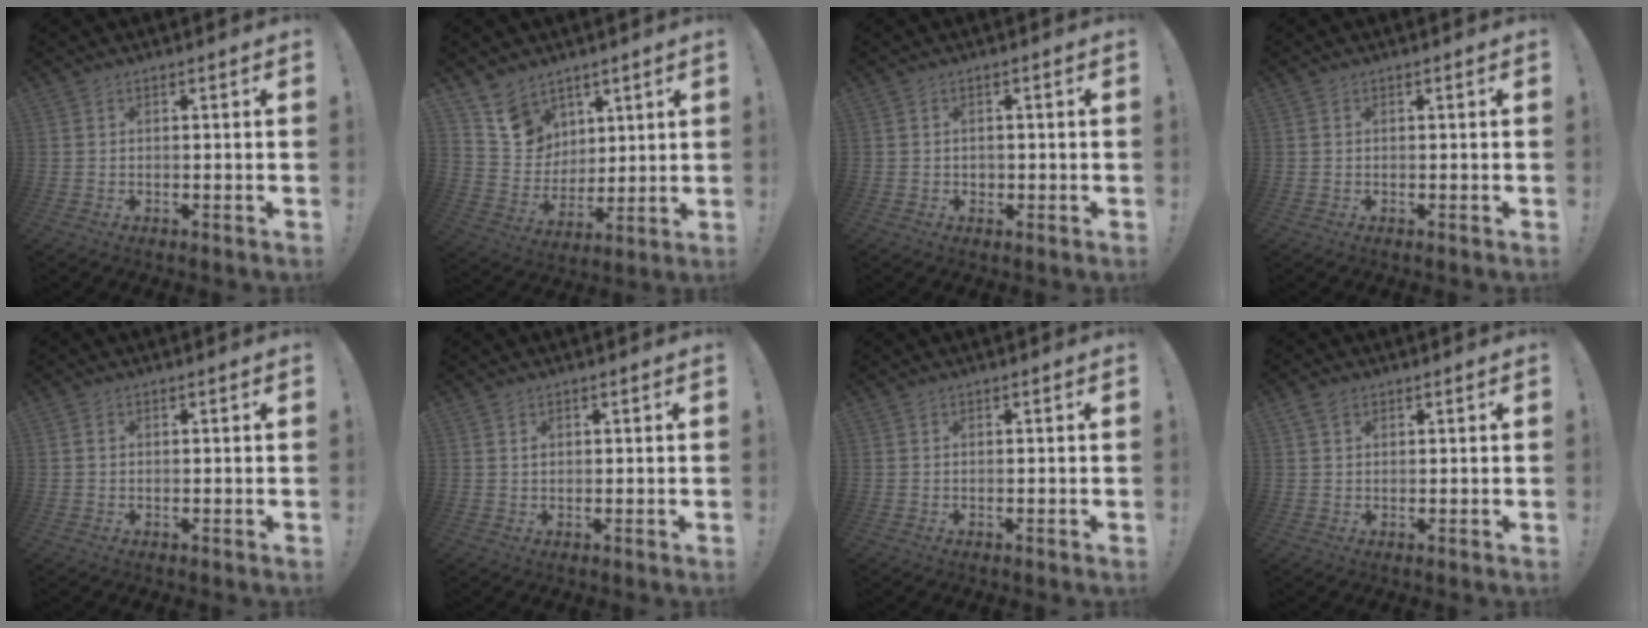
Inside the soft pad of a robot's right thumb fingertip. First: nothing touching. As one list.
[{"total": 10.9, "force": [7.6, 7.7, 1.5], "torque": [-0.038, -0.063, 0.157]}, {"total": 1.0, "force": [-0.1, 1.0, 0.3], "torque": [0.002, -0.001, -0.004]}, {"total": 0.0}, {"total": 0.6, "force": [-0.1, 0.6, 0.0], "torque": [0.002, 0.003, -0.001]}, {"total": 0.8, "force": [0.5, 0.6, 0.1], "torque": [0.000, -0.001, 0.010]}, {"total": 0.0}, {"total": 2.8, "force": [1.6, 1.8, 1.4], "torque": [-0.026, 0.000, 0.030]}]